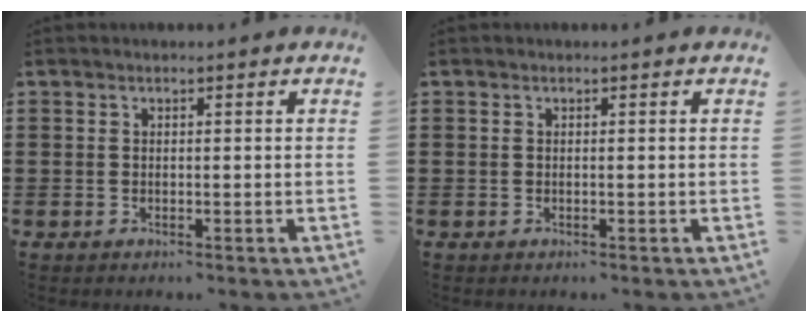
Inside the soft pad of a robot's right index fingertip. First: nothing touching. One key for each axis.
{"total": 0.0}